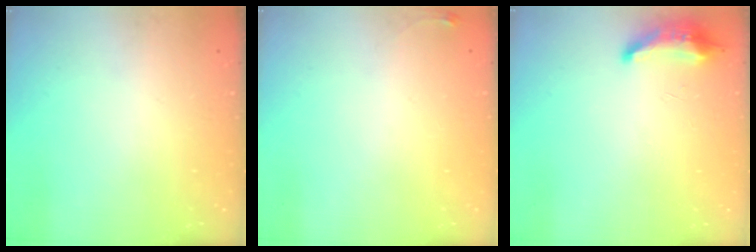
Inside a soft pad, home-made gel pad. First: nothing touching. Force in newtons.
{"total": 3.4, "press": 3.4, "slide": 0.5}
{"total": 8.3, "press": 8.1, "slide": 1.8}